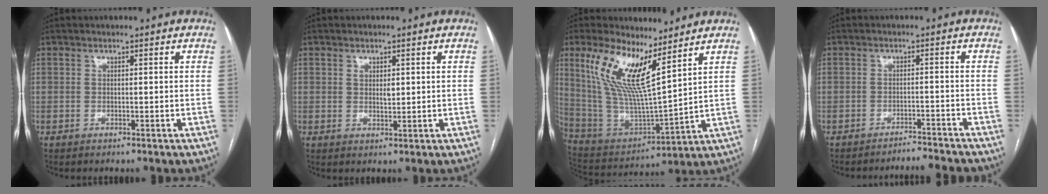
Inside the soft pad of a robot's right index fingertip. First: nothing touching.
{"total": 1.8, "force": [0.5, 1.0, 1.4], "torque": [-0.020, -0.003, 0.010]}
{"total": 15.2, "force": [8.4, 3.1, 12.3], "torque": [-0.264, 0.000, 0.170]}
{"total": 5.0, "force": [-4.9, -1.3, -0.1], "torque": [0.007, -0.003, -0.072]}